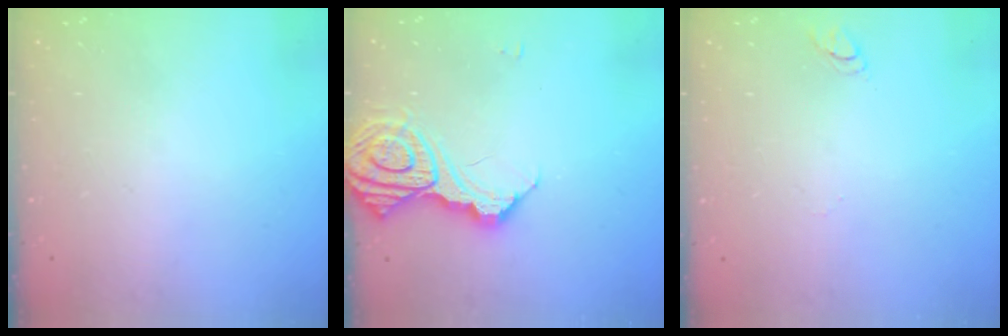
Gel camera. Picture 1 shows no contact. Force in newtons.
{"total": 15.4, "press": 15.3, "slide": 1.5}
{"total": 3.0, "press": 3.0, "slide": 0.3}